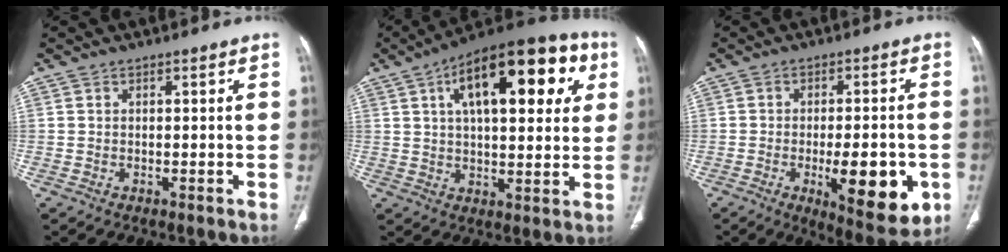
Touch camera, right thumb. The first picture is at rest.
{"total": 23.3, "force": [8.0, 10.3, 19.3], "torque": [-0.250, 0.015, 0.112]}
{"total": 14.4, "force": [-4.2, 5.1, 12.8], "torque": [-0.160, -0.002, -0.049]}